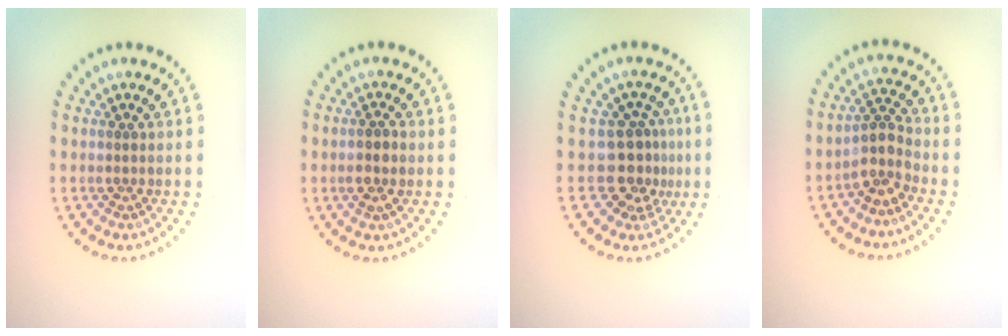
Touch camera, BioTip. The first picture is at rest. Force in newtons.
{"total": 1.4, "press": 1.4, "slide": 0.4}
{"total": 3.2, "press": 2.4, "slide": 2.2}
{"total": 2.7, "press": 2.0, "slide": 1.8}